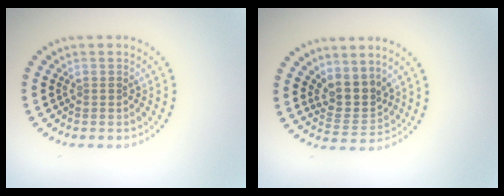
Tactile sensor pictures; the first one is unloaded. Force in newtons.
{"total": 3.3, "press": 2.6, "slide": 2.0}